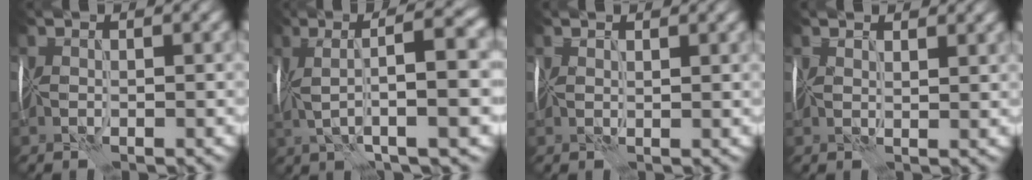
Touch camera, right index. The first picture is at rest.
{"total": 8.6, "force": [1.5, 1.9, 8.3], "torque": [-0.129, 0.022, 0.022]}
{"total": 1.1, "force": [0.9, 0.4, 0.3], "torque": [-0.002, 0.006, 0.012]}
{"total": 2.3, "force": [1.8, 1.0, 1.0], "torque": [-0.015, 0.004, 0.023]}